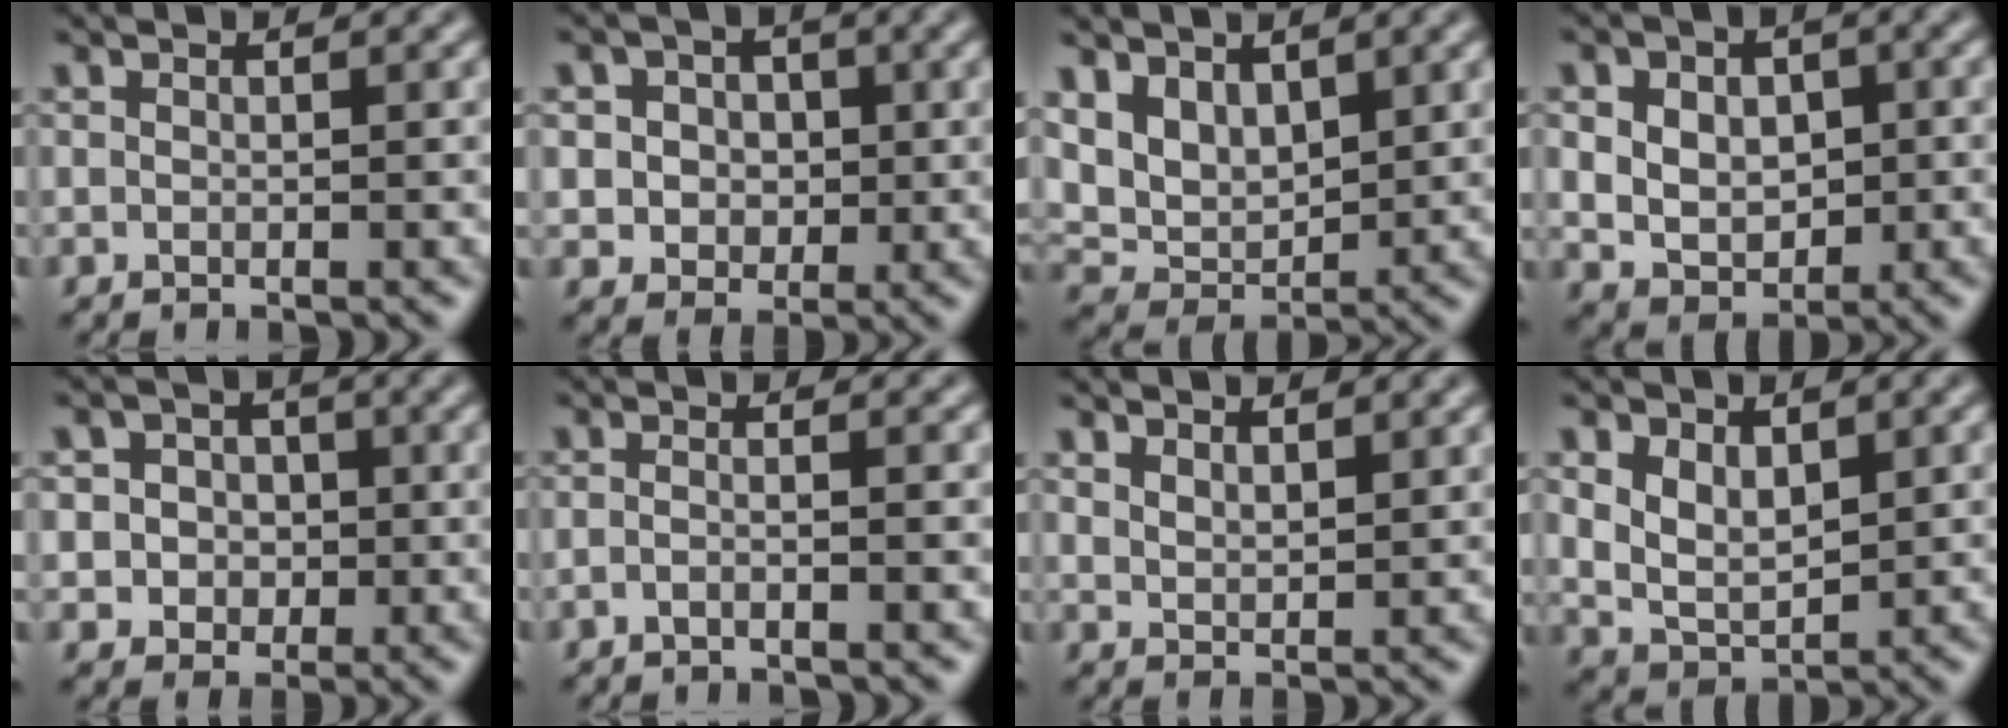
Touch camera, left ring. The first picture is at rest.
{"total": 4.6, "force": [0.9, 4.0, 2.0], "torque": [-0.033, 0.008, 0.009]}
{"total": 4.9, "force": [2.4, 3.1, 2.9], "torque": [-0.063, -0.013, 0.043]}
{"total": 8.0, "force": [1.5, 6.0, 5.1], "torque": [-0.081, 0.028, 0.012]}
{"total": 4.2, "force": [0.5, 3.9, 1.4], "torque": [-0.012, 0.010, -0.003]}
{"total": 1.7, "force": [-0.6, 0.5, 1.4], "torque": [-0.019, -0.005, -0.021]}
{"total": 2.0, "force": [1.7, 0.7, 0.7], "torque": [-0.014, -0.001, 0.034]}
{"total": 3.9, "force": [1.0, 2.7, 2.7], "torque": [-0.056, -0.010, 0.025]}